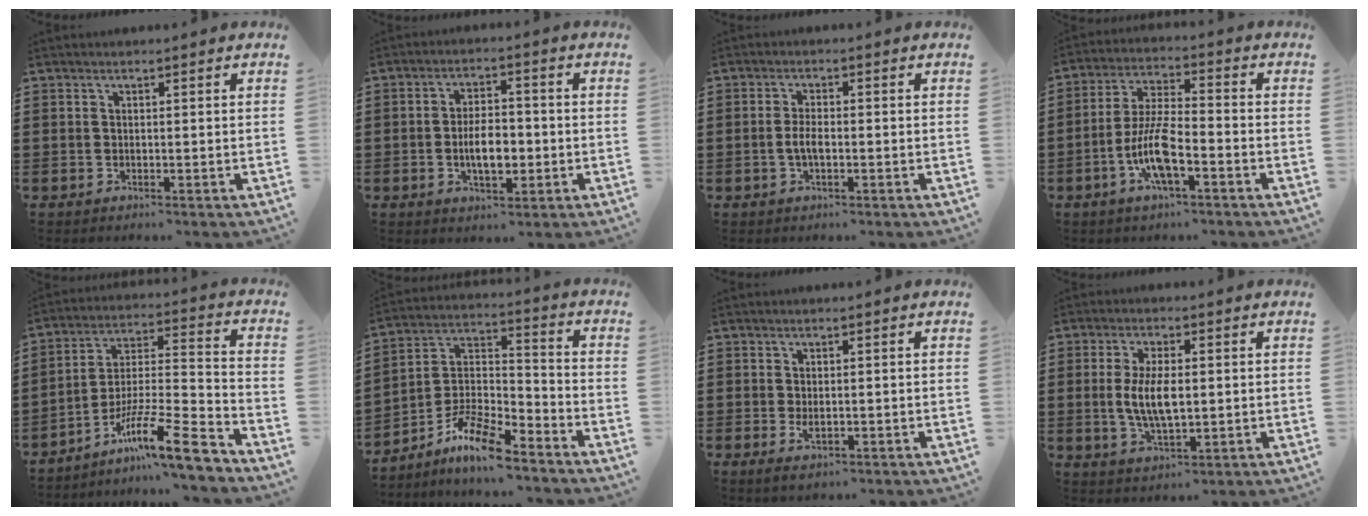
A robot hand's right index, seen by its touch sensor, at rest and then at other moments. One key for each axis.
{"total": 5.7, "fx": -1.1, "fy": 2.8, "fz": 4.9, "tx": -0.078, "ty": 0.000, "tz": -0.025}
{"total": 2.8, "fx": -0.6, "fy": 0.9, "fz": 2.5, "tx": -0.063, "ty": -0.006, "tz": -0.016}
{"total": 9.1, "fx": -3.6, "fy": 2.4, "fz": 8.0, "tx": -0.184, "ty": -0.012, "tz": -0.074}
{"total": 13.0, "fx": -9.7, "fy": 1.4, "fz": 8.5, "tx": -0.142, "ty": 0.018, "tz": -0.181}
{"total": 9.4, "fx": -7.7, "fy": 2.3, "fz": 5.0, "tx": -0.114, "ty": 0.015, "tz": -0.152}
{"total": 1.7, "fx": -0.3, "fy": 0.6, "fz": 1.5, "tx": -0.030, "ty": -0.002, "tz": -0.005}
{"total": 7.0, "fx": 0.0, "fy": 2.9, "fz": 6.4, "tx": -0.140, "ty": -0.002, "tz": -0.007}